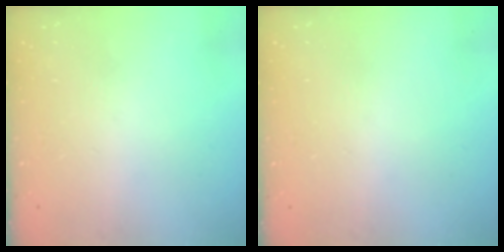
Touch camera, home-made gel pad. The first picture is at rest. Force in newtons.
{"total": 0.8, "press": 0.8, "slide": 0.1}